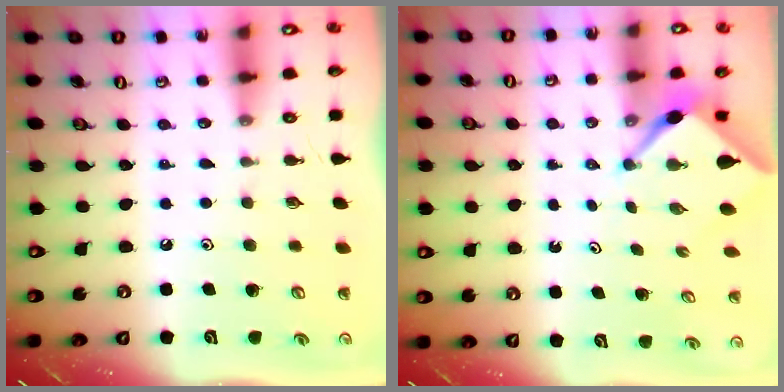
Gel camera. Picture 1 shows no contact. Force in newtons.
{"total": 2.3, "press": 2.3, "slide": 0.3}